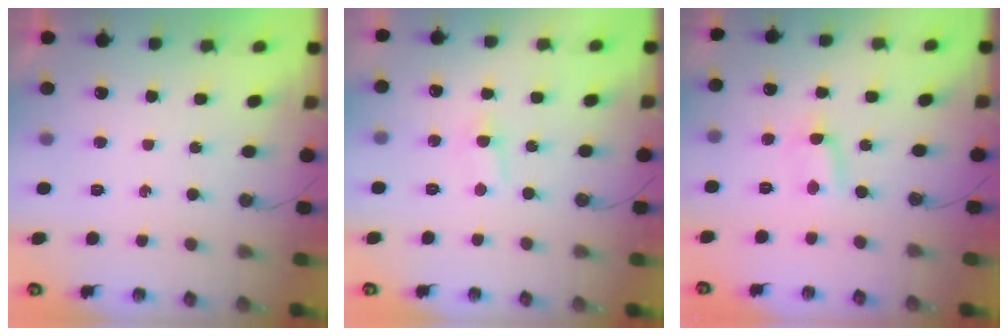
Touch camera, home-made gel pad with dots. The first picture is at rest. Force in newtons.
{"total": 4.1, "press": 4.1, "slide": 0.4}
{"total": 1.2, "press": 1.1, "slide": 0.6}